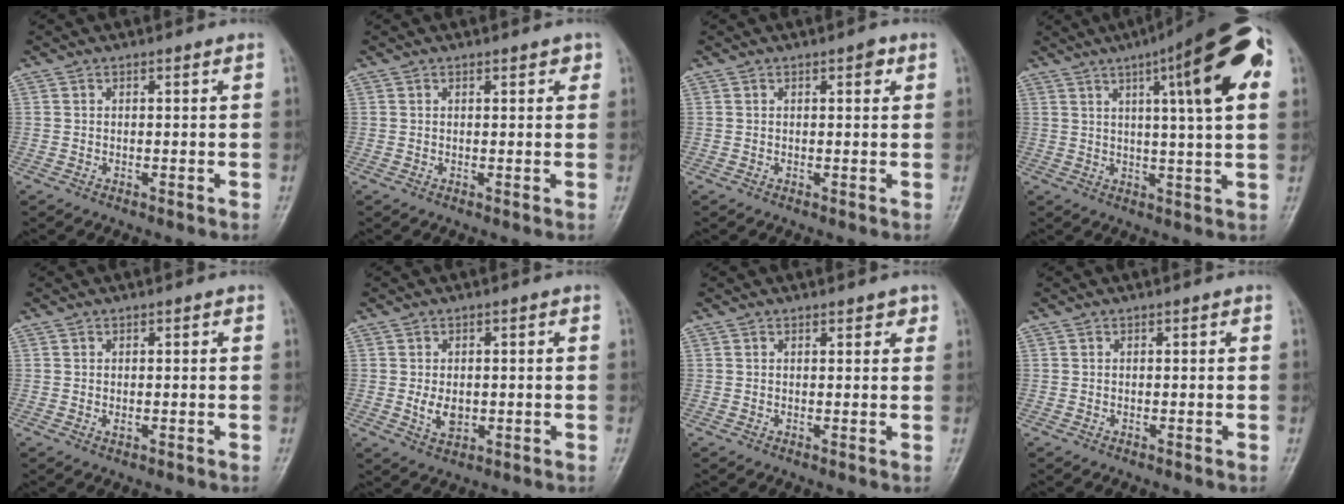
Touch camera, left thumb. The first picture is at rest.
{"total": 1.5, "force": [0.9, 0.7, 0.9], "torque": [-0.002, -0.002, 0.008]}
{"total": 1.8, "force": [0.8, 0.8, 1.4], "torque": [-0.015, 0.000, 0.009]}
{"total": 18.0, "force": [6.6, 3.1, 16.4], "torque": [-0.213, 0.001, 0.085]}
{"total": 1.3, "force": [0.0, 0.8, 1.0], "torque": [-0.011, 0.005, 0.000]}
{"total": 4.5, "force": [-0.4, 3.1, 3.2], "torque": [-0.043, -0.004, -0.002]}
{"total": 1.8, "force": [1.1, 1.0, 1.1], "torque": [0.000, -0.003, 0.011]}
{"total": 0.0}